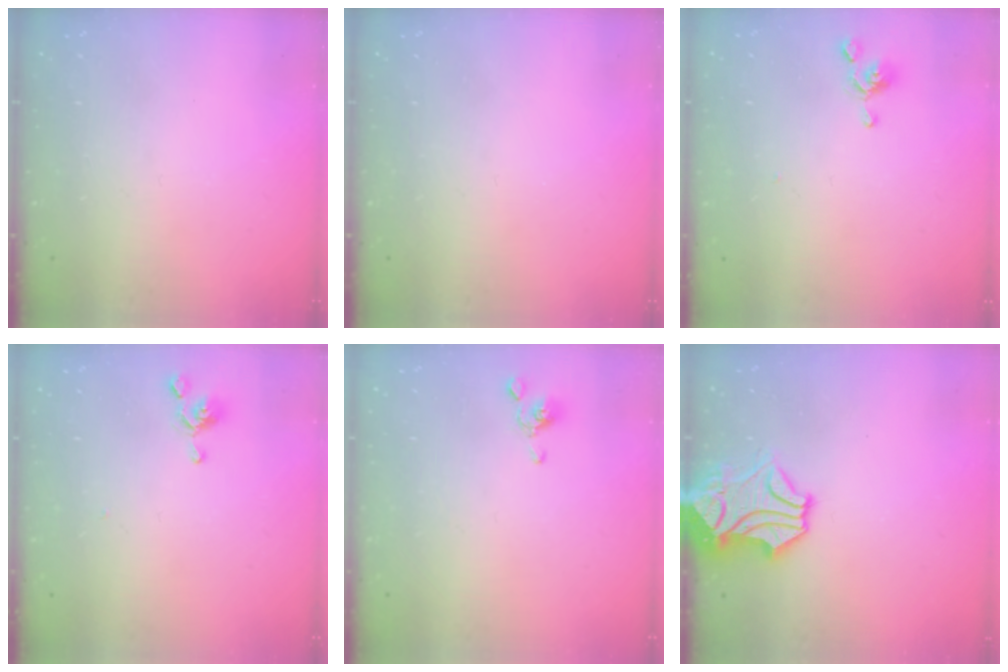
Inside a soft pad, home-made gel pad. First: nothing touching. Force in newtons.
{"total": 0.0}
{"total": 0.6, "press": 0.3, "slide": 0.6}
{"total": 0.6, "press": 0.3, "slide": 0.6}
{"total": 2.3, "press": 2.2, "slide": 0.7}
{"total": 3.2, "press": 2.8, "slide": 1.6}